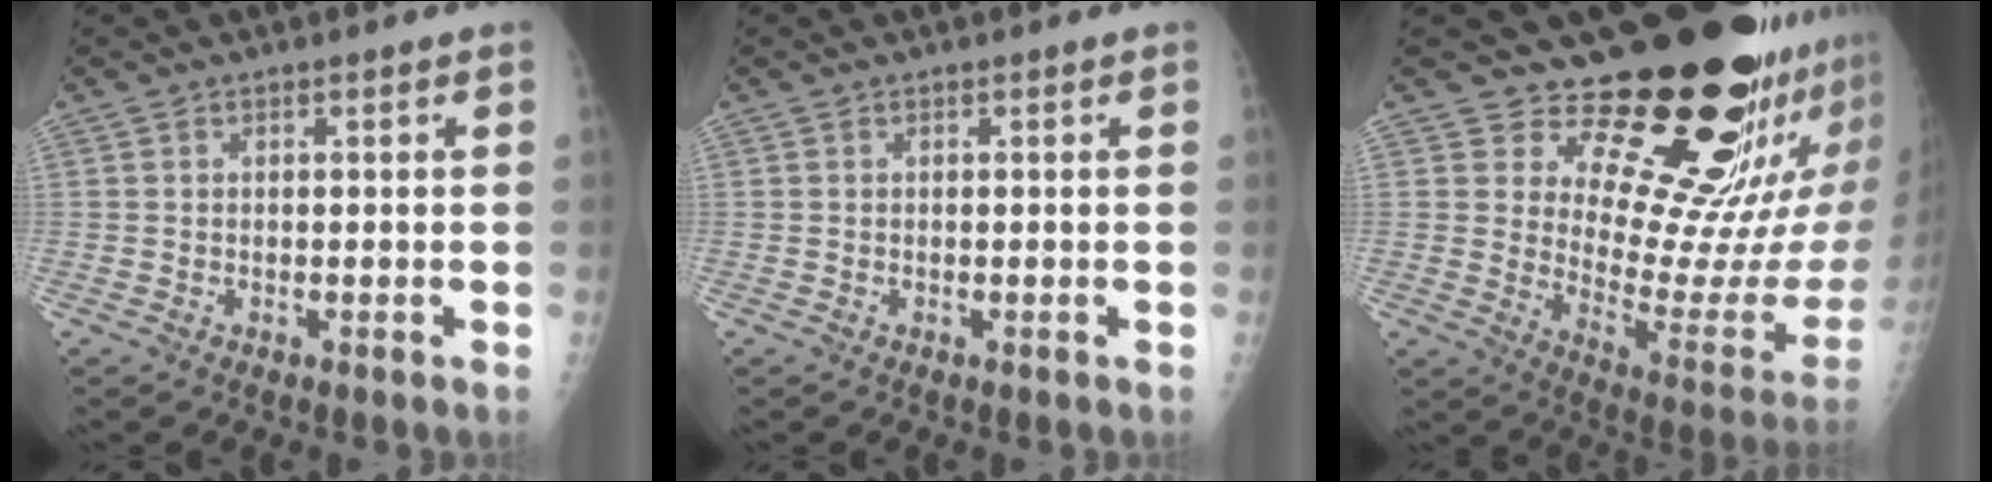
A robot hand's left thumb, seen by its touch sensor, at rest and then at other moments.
{"total": 0.0}
{"total": 24.4, "force": [16.8, 8.8, 15.4], "torque": [-0.179, -0.136, 0.238]}